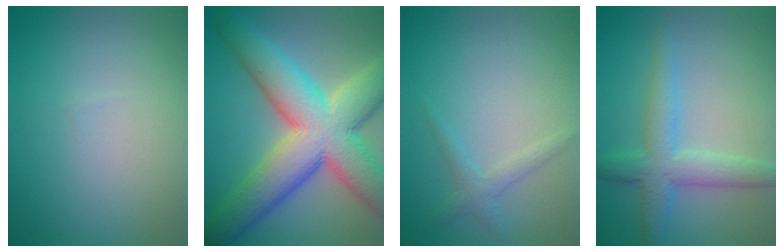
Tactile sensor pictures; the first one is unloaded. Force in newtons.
{"total": 13.4, "press": 13.3, "slide": 0.8}
{"total": 1.5, "press": 1.5, "slide": 0.1}
{"total": 4.5, "press": 4.5, "slide": 0.1}